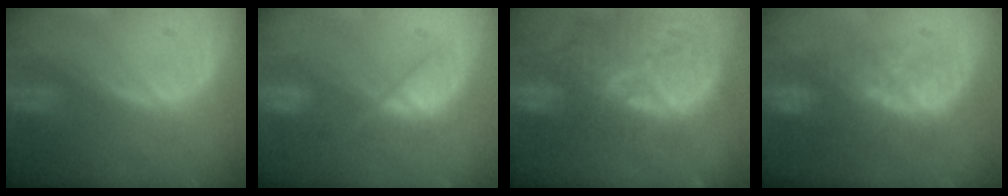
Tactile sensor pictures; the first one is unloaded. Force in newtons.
{"total": 5.4, "press": 5.4, "slide": 0.5}
{"total": 14.8, "press": 13.1, "slide": 6.9}
{"total": 8.3, "press": 7.7, "slide": 3.0}